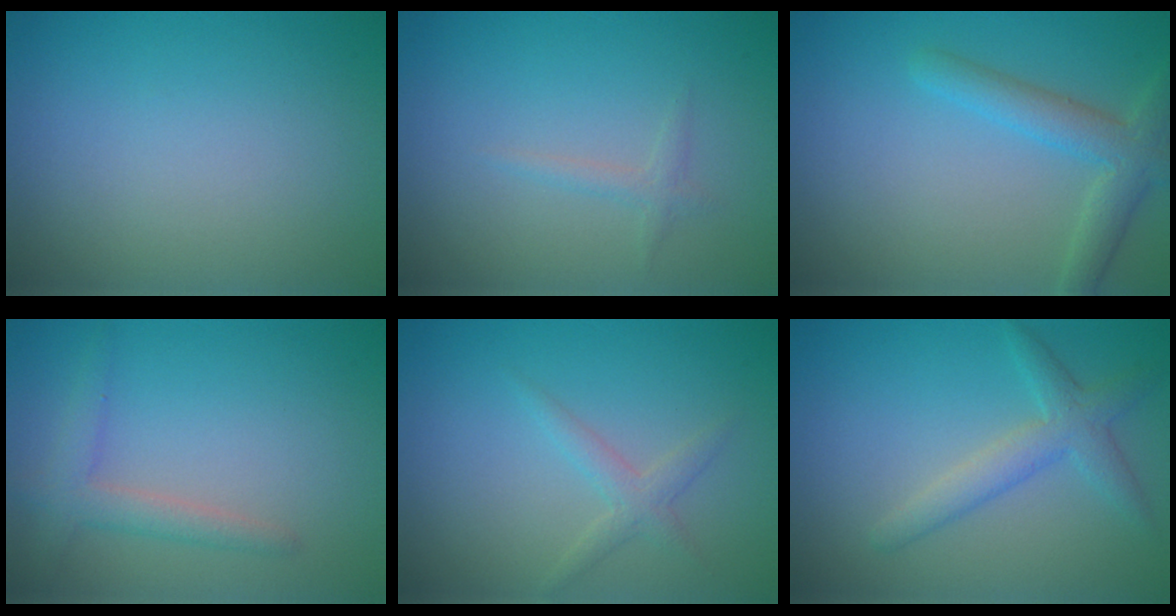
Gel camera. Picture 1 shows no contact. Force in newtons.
{"total": 1.0, "press": 1.0, "slide": 0.0}
{"total": 3.6, "press": 3.6, "slide": 0.2}
{"total": 2.5, "press": 2.5, "slide": 0.1}
{"total": 1.7, "press": 1.7, "slide": 0.1}
{"total": 3.0, "press": 3.0, "slide": 0.1}